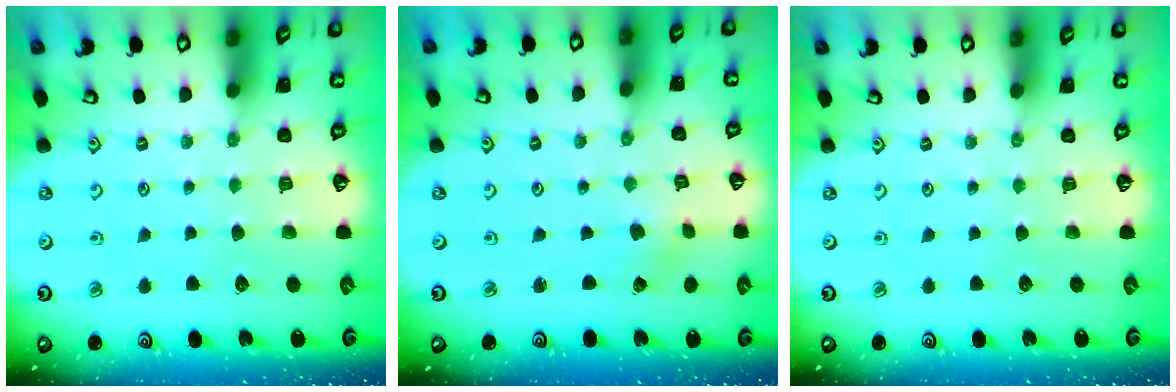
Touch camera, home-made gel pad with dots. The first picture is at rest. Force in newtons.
{"total": 0.6, "press": 0.6, "slide": 0.1}
{"total": 0.0}